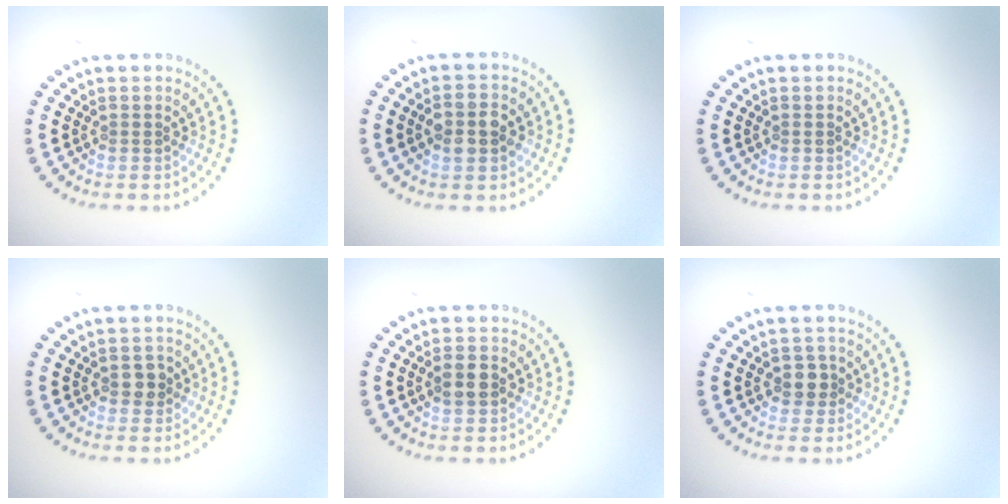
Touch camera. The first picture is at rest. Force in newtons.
{"total": 3.0, "press": 3.0, "slide": 0.1}
{"total": 0.0}
{"total": 1.6, "press": 1.6, "slide": 0.2}
{"total": 2.1, "press": 2.1, "slide": 0.3}
{"total": 1.9, "press": 1.7, "slide": 0.8}